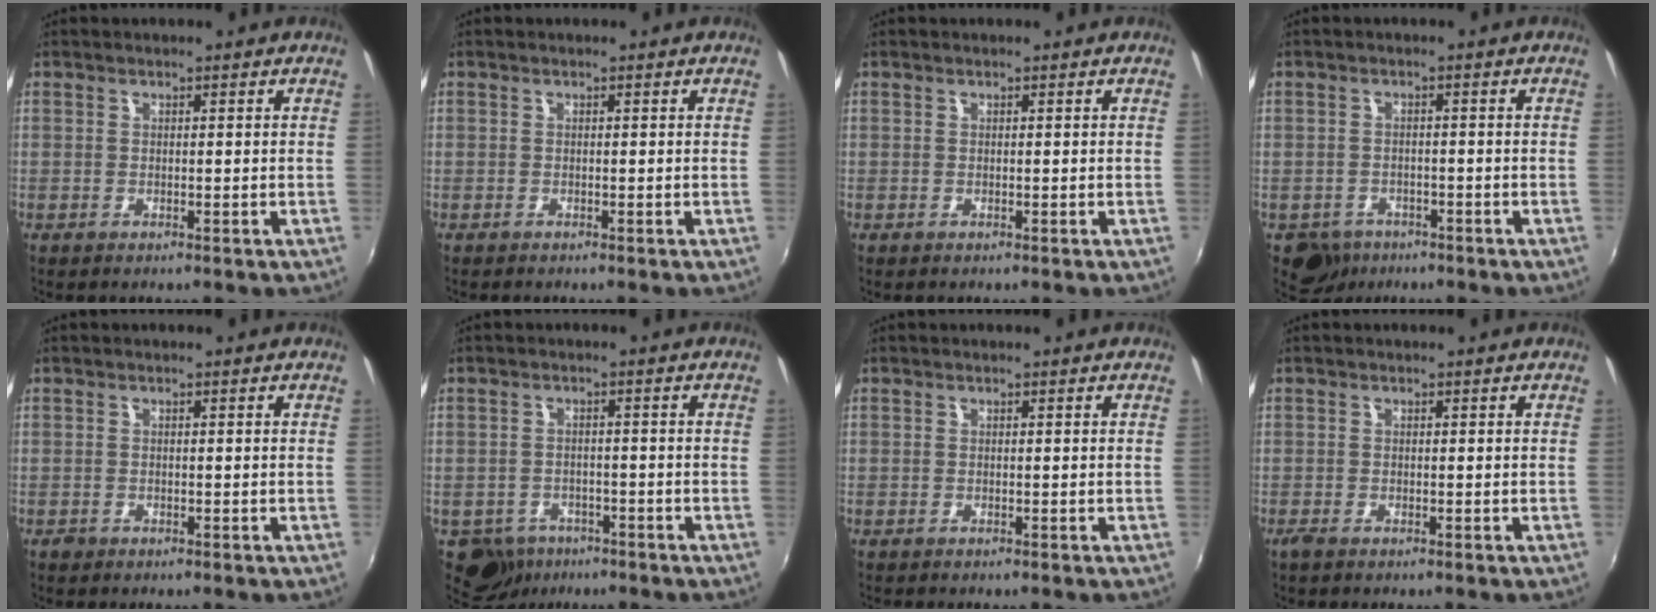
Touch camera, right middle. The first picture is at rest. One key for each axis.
{"total": 0.0}
{"total": 0.0}
{"total": 5.2, "fx": -3.3, "fy": 3.8, "fz": 1.2, "tx": -0.039, "ty": -0.005, "tz": -0.051}
{"total": 0.9, "fx": -0.6, "fy": 0.7, "fz": 0.1, "tx": -0.005, "ty": -0.003, "tz": -0.011}
{"total": 7.6, "fx": -4.6, "fy": 5.7, "fz": 2.1, "tx": -0.065, "ty": -0.003, "tz": -0.065}
{"total": 0.0}
{"total": 1.0, "fx": -0.8, "fy": 0.3, "fz": 0.5, "tx": -0.011, "ty": -0.004, "tz": -0.017}